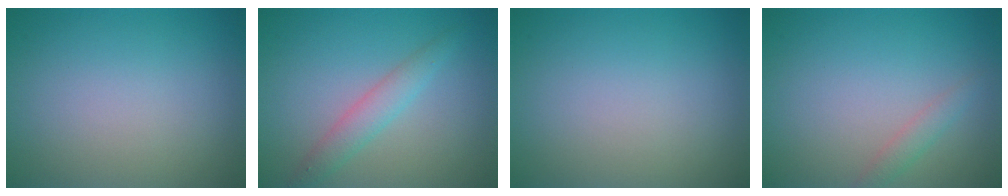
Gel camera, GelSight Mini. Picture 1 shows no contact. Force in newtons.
{"total": 2.3, "press": 2.3, "slide": 0.1}
{"total": 0.0}
{"total": 1.3, "press": 1.3, "slide": 0.1}